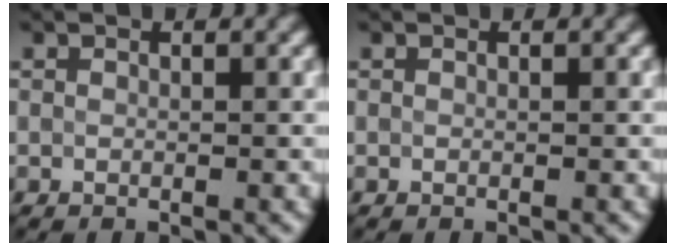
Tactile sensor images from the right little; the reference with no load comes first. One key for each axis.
{"total": 0.0}